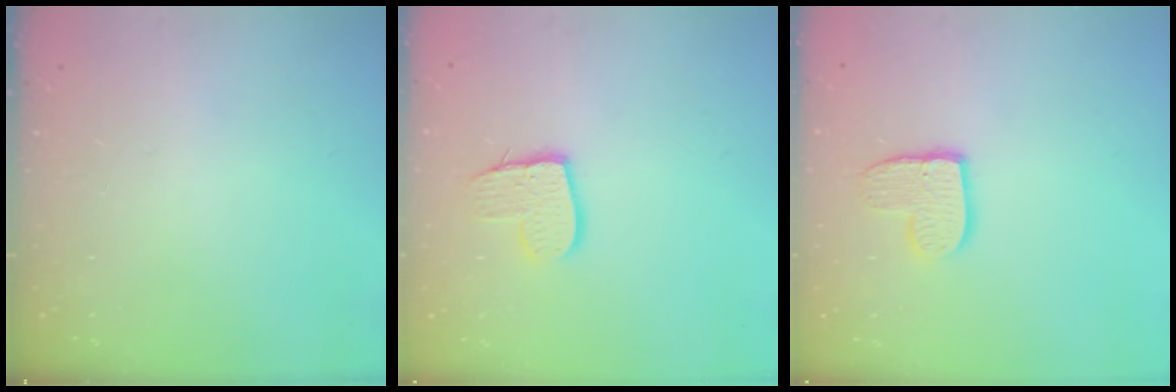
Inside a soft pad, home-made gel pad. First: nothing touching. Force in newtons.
{"total": 10.7, "press": 10.6, "slide": 0.8}
{"total": 9.2, "press": 9.2, "slide": 0.2}